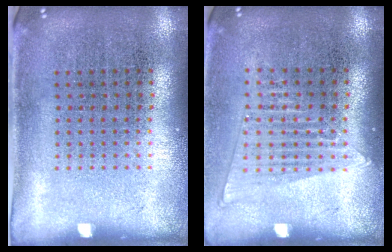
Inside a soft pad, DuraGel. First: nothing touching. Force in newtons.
{"total": 1.4, "press": 1.3, "slide": 0.6}